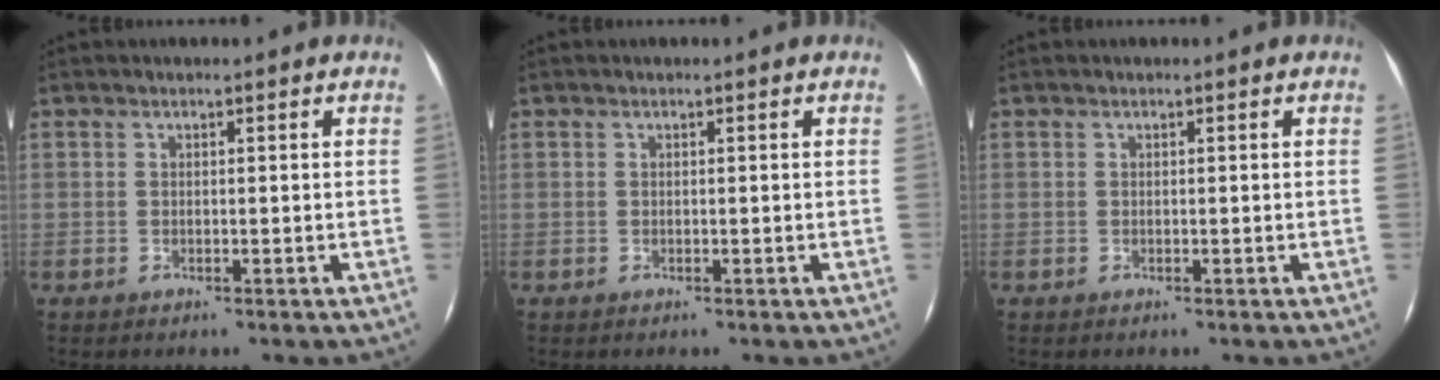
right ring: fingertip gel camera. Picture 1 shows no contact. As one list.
[{"total": 0.0}, {"total": 0.0}]